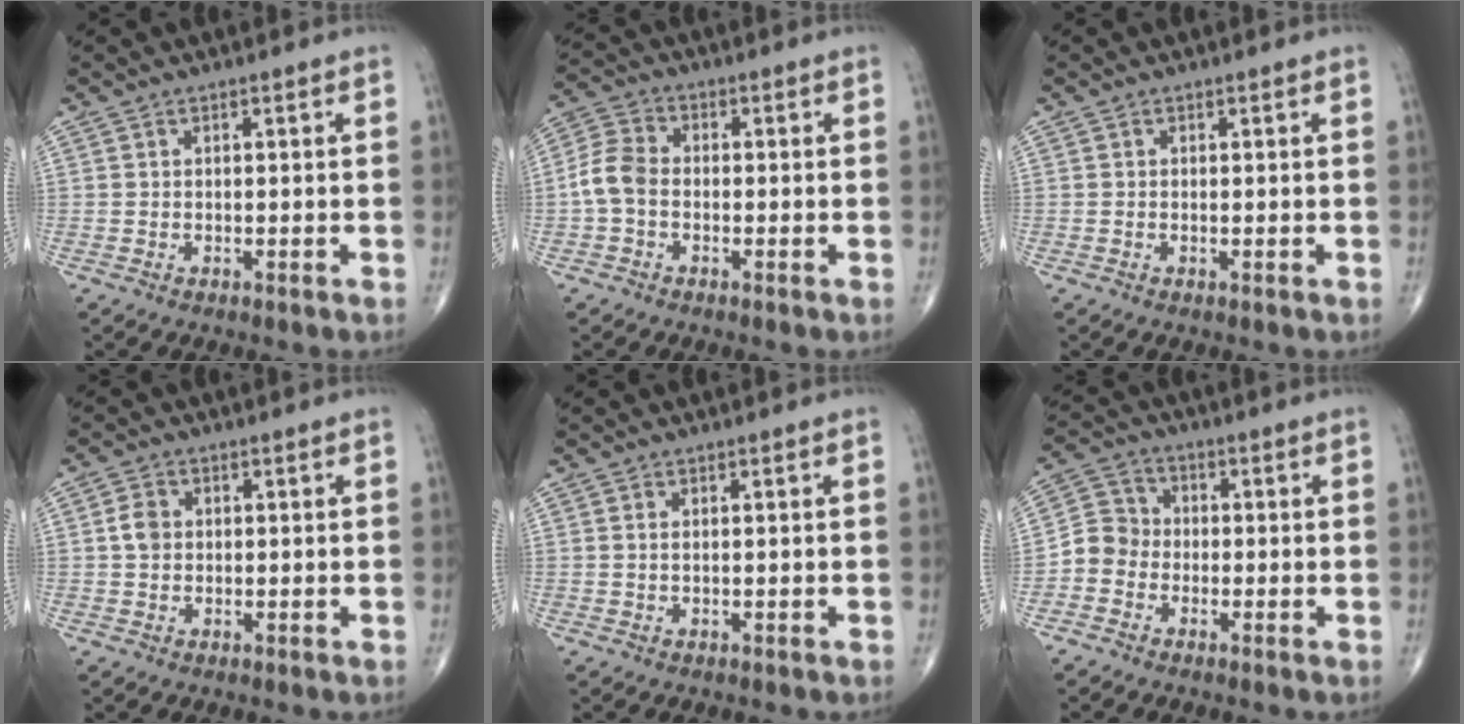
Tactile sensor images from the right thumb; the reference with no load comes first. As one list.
[{"total": 6.0, "force": [-1.2, 4.3, 4.1], "torque": [-0.082, 0.017, -0.036]}, {"total": 0.0}, {"total": 3.2, "force": [0.3, 2.6, 1.9], "torque": [-0.031, 0.004, 0.002]}, {"total": 0.5, "force": [0.2, 0.1, 0.5], "torque": [-0.016, -0.001, 0.004]}, {"total": 4.7, "force": [-1.4, 4.0, 2.1], "torque": [-0.028, 0.016, -0.041]}]